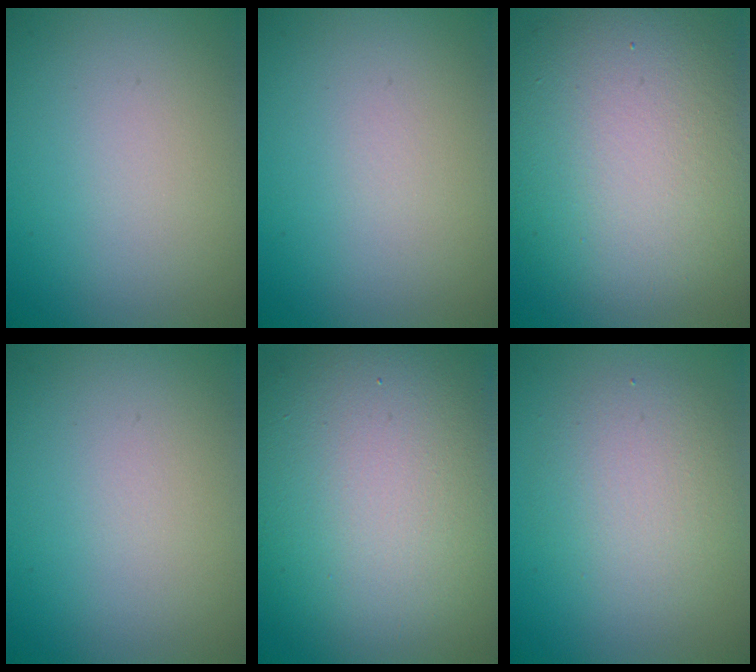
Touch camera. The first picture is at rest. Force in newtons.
{"total": 0.0}
{"total": 12.7, "press": 12.7, "slide": 0.6}
{"total": 0.0}
{"total": 15.3, "press": 15.3, "slide": 0.8}
{"total": 3.9, "press": 3.9, "slide": 0.0}